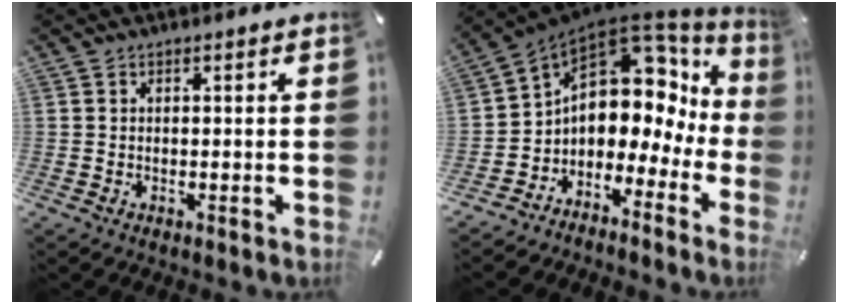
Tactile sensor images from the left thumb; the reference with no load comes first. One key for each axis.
{"total": 10.8, "fx": 3.6, "fy": 8.5, "fz": 5.6, "tx": -0.080, "ty": -0.049, "tz": 0.057}